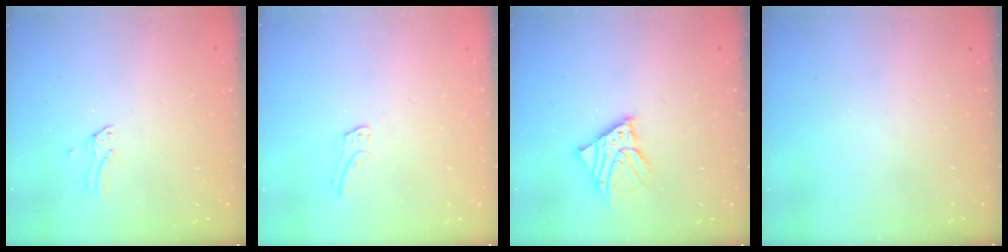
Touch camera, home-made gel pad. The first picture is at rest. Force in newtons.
{"total": 6.8, "press": 6.8, "slide": 0.4}
{"total": 7.7, "press": 7.7, "slide": 1.1}
{"total": 0.0}